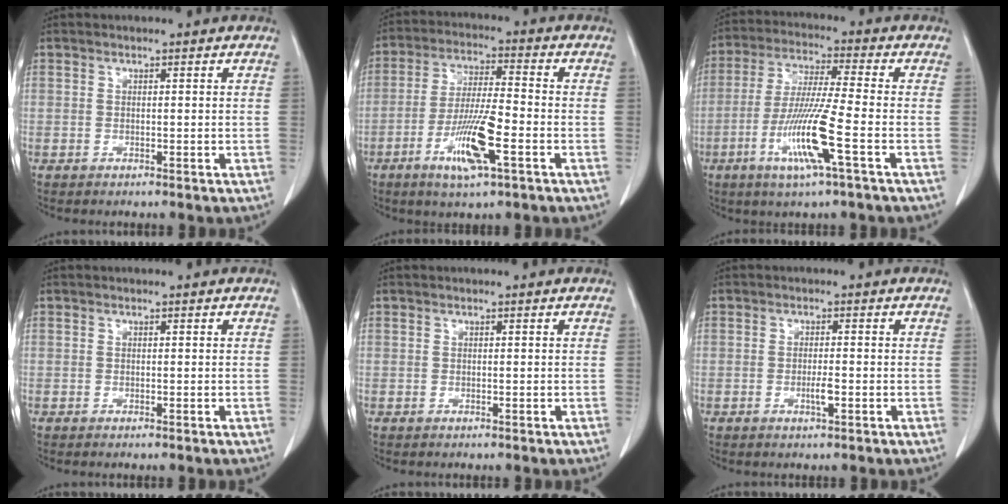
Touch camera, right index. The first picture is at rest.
{"total": 10.6, "force": [-4.3, 1.2, 9.6], "torque": [-0.183, -0.012, -0.079]}
{"total": 11.7, "force": [-4.3, -0.4, 10.9], "torque": [-0.218, -0.019, -0.085]}
{"total": 0.0}
{"total": 0.0}
{"total": 2.0, "force": [-0.7, 0.2, 1.8], "torque": [-0.034, -0.001, -0.011]}